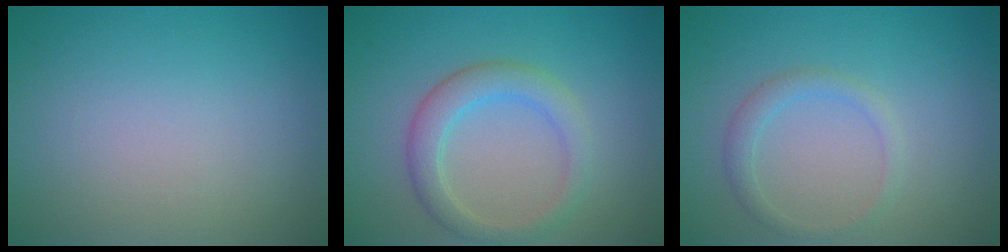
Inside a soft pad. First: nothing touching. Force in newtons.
{"total": 3.3, "press": 3.3, "slide": 0.3}
{"total": 1.7, "press": 1.7, "slide": 0.1}